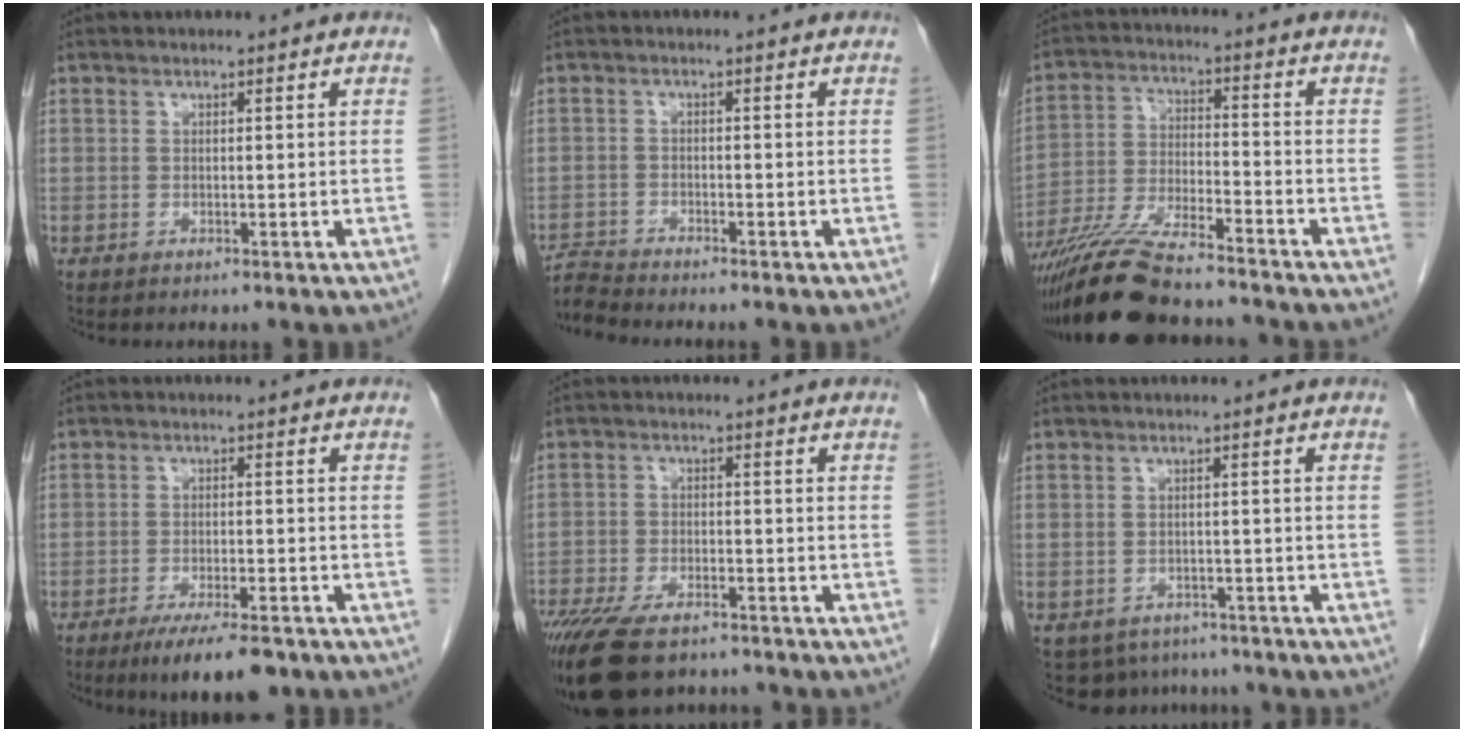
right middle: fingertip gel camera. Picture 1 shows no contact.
{"total": 3.4, "force": [-3.1, -1.2, -0.5], "torque": [0.004, -0.014, -0.060]}
{"total": 14.0, "force": [-12.0, 1.3, 7.0], "torque": [-0.134, -0.019, -0.214]}
{"total": 8.5, "force": [-6.1, 1.9, 5.6], "torque": [-0.083, -0.013, -0.092]}
{"total": 12.9, "force": [-9.7, 4.8, 7.0], "torque": [-0.141, -0.016, -0.156]}
{"total": 7.1, "force": [-5.6, 4.2, 1.3], "torque": [-0.018, 0.001, -0.067]}